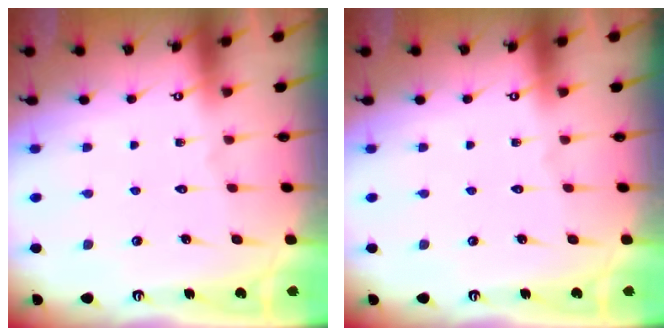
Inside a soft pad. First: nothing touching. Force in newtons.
{"total": 0.0}